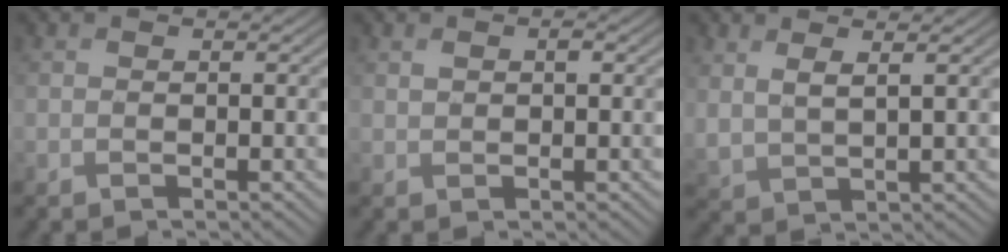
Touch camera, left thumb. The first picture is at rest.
{"total": 1.3, "force": [0.5, 0.8, 0.9], "torque": [-0.022, 0.003, 0.011]}
{"total": 3.2, "force": [2.0, 0.8, 2.4], "torque": [-0.063, -0.001, 0.044]}